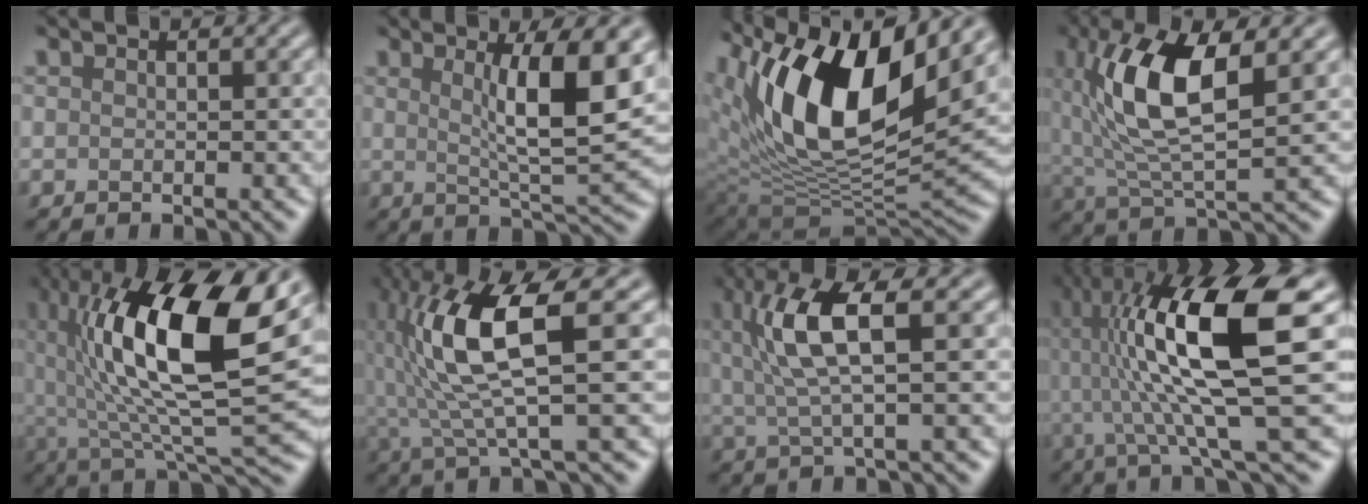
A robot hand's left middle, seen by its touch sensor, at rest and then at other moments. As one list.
[{"total": 7.7, "force": [1.9, 1.5, 7.3], "torque": [-0.103, -0.007, 0.033]}, {"total": 14.1, "force": [5.5, 6.4, 11.2], "torque": [-0.202, -0.003, 0.100]}, {"total": 9.2, "force": [2.4, 3.3, 8.3], "torque": [-0.168, 0.001, 0.042]}, {"total": 15.1, "force": [4.1, 4.7, 13.7], "torque": [-0.238, 0.005, 0.067]}, {"total": 9.1, "force": [1.5, 2.1, 8.7], "torque": [-0.176, 0.003, 0.033]}, {"total": 6.5, "force": [1.7, 1.6, 6.1], "torque": [-0.128, 0.002, 0.036]}, {"total": 13.9, "force": [2.2, 2.8, 13.4], "torque": [-0.226, 0.013, 0.043]}]